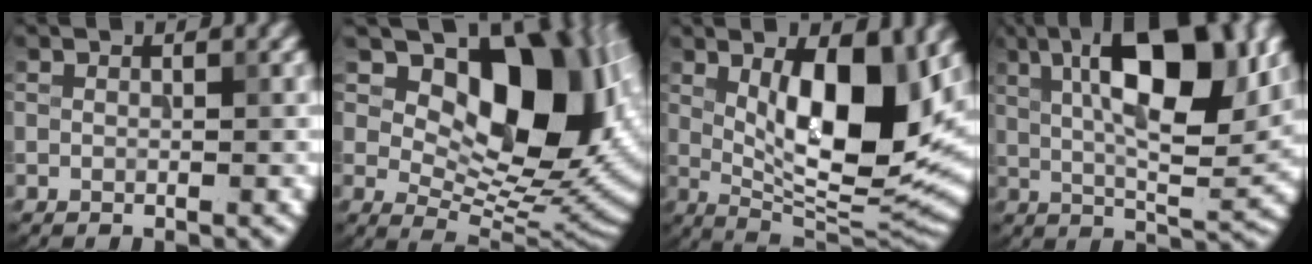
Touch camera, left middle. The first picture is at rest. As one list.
[{"total": 14.0, "force": [4.4, 8.2, 10.5], "torque": [-0.121, 0.000, 0.072]}, {"total": 11.6, "force": [2.5, 4.1, 10.6], "torque": [-0.154, -0.010, 0.046]}, {"total": 12.2, "force": [3.8, 4.0, 10.9], "torque": [-0.162, 0.006, 0.059]}]